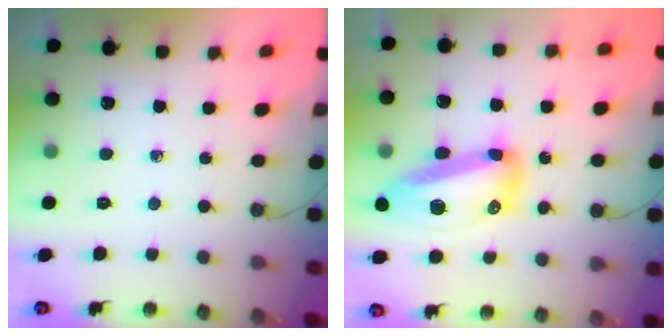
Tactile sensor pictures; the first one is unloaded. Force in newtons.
{"total": 15.7, "press": 15.6, "slide": 1.4}